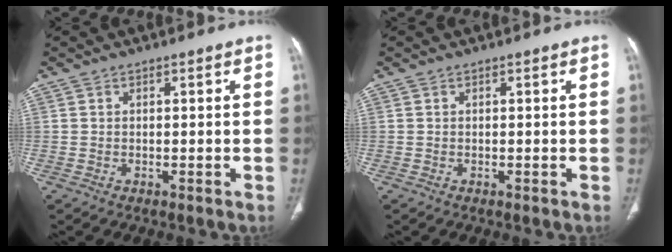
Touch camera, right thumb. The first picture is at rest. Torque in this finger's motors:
{"motor_torque": [0.00, 0.00, -0.09, -0.03, 0.03]}